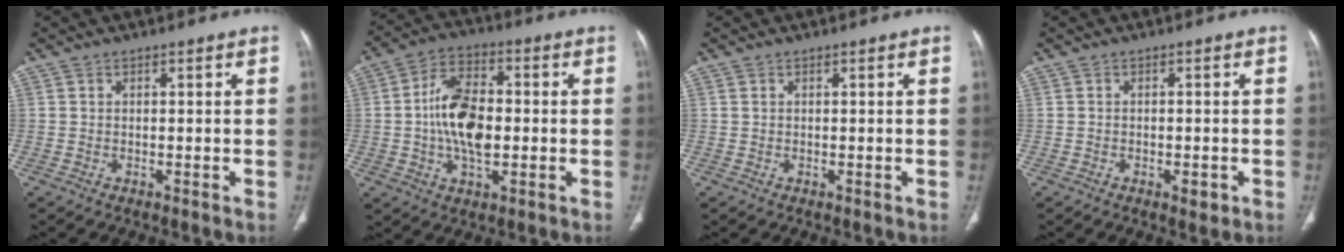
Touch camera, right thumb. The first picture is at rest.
{"total": 12.9, "force": [-0.5, 7.4, 10.6], "torque": [-0.184, 0.015, -0.011]}
{"total": 0.0}
{"total": 2.2, "force": [-1.0, 1.0, 1.7], "torque": [-0.023, 0.004, -0.011]}